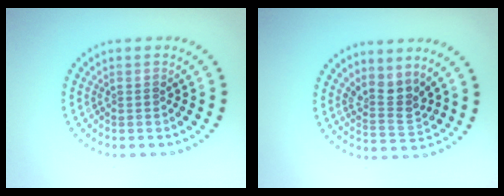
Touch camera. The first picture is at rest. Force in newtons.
{"total": 2.7, "press": 1.9, "slide": 1.9}